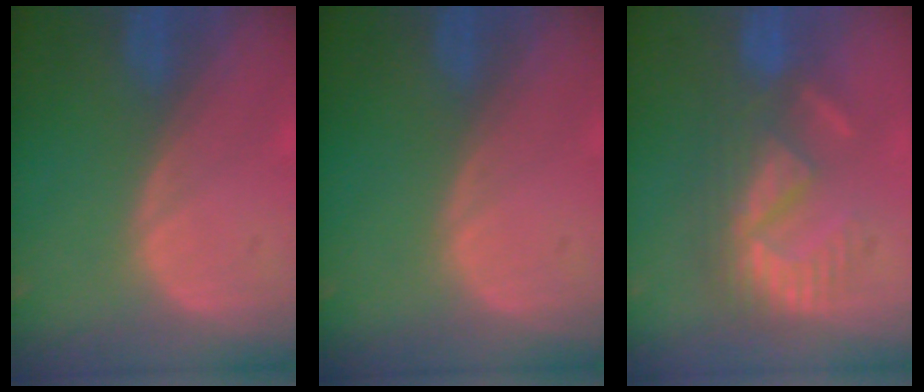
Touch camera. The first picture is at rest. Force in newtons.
{"total": 0.0}
{"total": 9.2, "press": 8.0, "slide": 4.6}